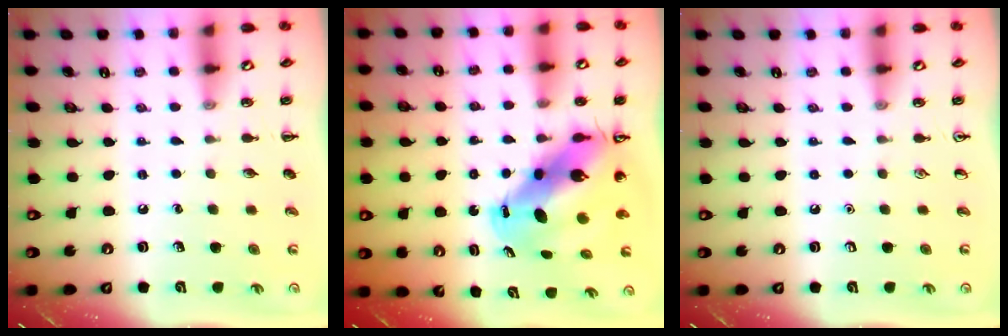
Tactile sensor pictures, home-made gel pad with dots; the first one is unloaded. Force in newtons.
{"total": 13.2, "press": 12.7, "slide": 3.6}
{"total": 0.0}